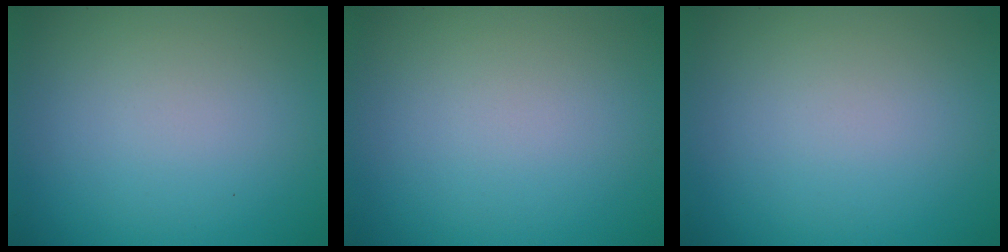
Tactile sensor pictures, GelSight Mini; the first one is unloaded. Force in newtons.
{"total": 0.0}
{"total": 0.0}